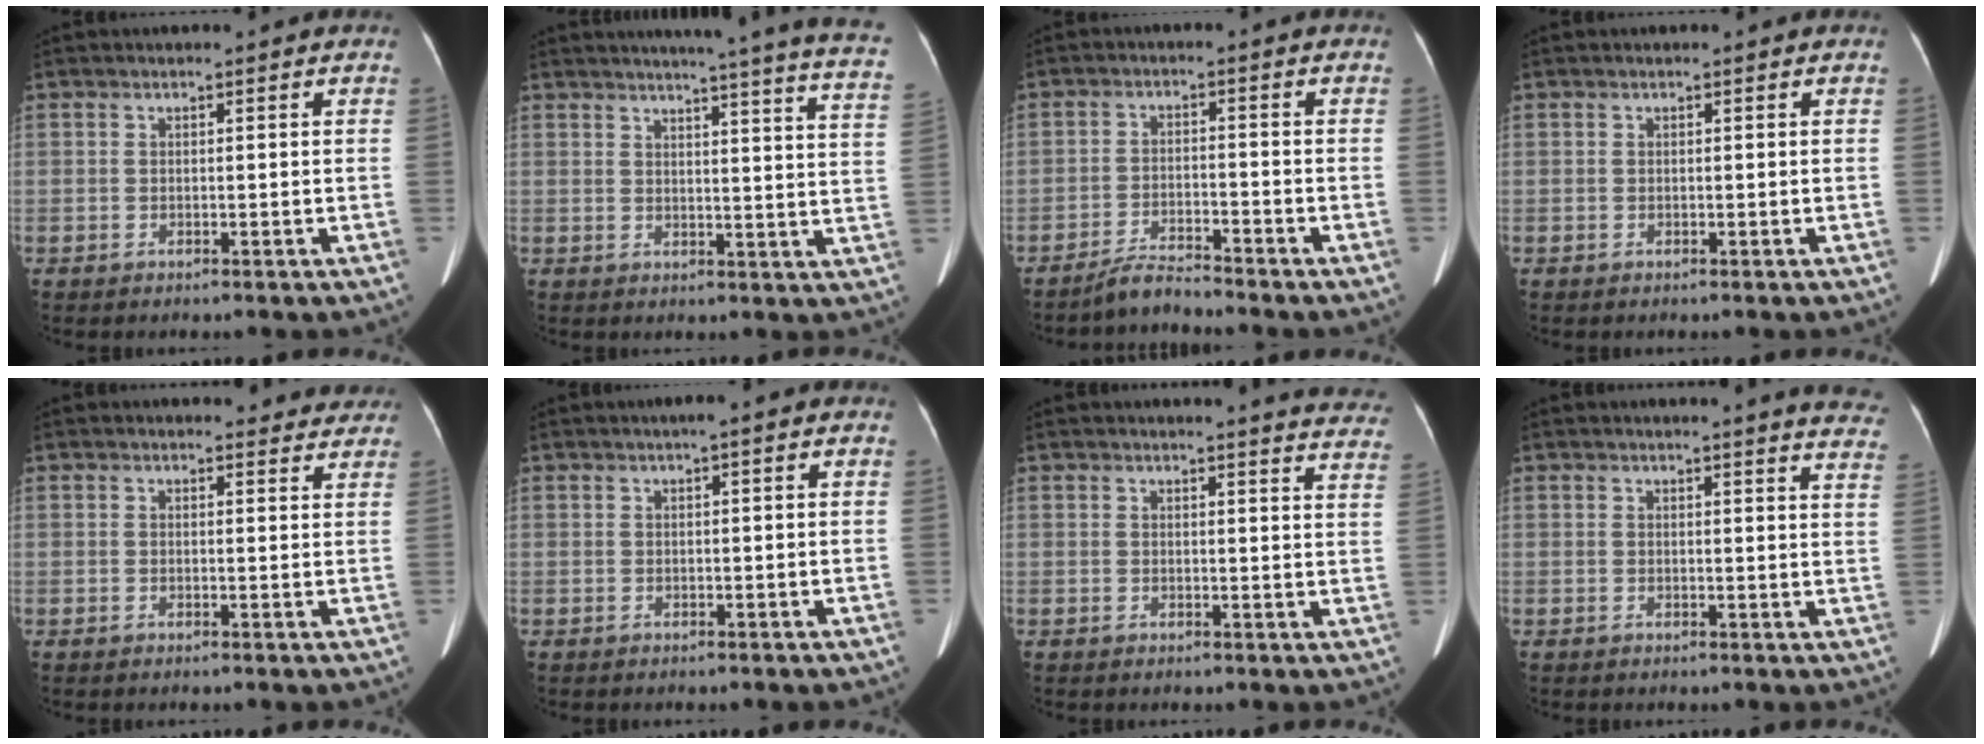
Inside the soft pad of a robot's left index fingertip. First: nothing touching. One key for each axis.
{"total": 22.5, "fx": 19.9, "fy": -0.4, "fz": 10.5, "tx": -0.138, "ty": -0.069, "tz": 0.218}
{"total": 3.8, "fx": -3.7, "fy": -0.6, "fz": 0.3, "tx": -0.014, "ty": -0.019, "tz": -0.068}
{"total": 0.0}
{"total": 5.2, "fx": 4.8, "fy": 1.9, "fz": 0.4, "tx": 0.014, "ty": -0.006, "tz": 0.035}
{"total": 1.2, "fx": 0.5, "fy": 0.1, "fz": 1.1, "tx": -0.019, "ty": 0.004, "tz": 0.005}
{"total": 12.9, "fx": 12.5, "fy": 1.2, "fz": 2.9, "tx": -0.007, "ty": -0.071, "tz": 0.104}
{"total": 10.8, "fx": 10.4, "fy": 0.7, "fz": 3.2, "tx": -0.014, "ty": -0.060, "tz": 0.081}